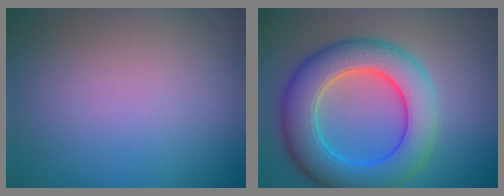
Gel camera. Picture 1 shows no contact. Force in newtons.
{"total": 8.6, "press": 8.6, "slide": 0.5}